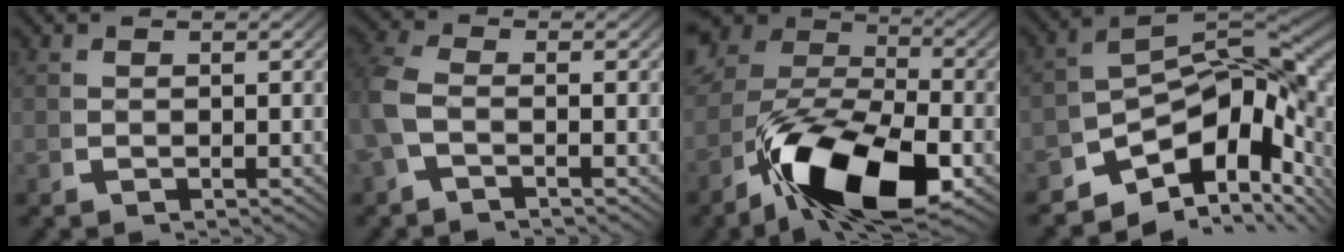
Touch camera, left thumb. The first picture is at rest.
{"total": 3.6, "force": [-0.5, 2.3, 2.8], "torque": [-0.082, -0.006, -0.010]}
{"total": 14.9, "force": [-3.5, 8.7, 11.5], "torque": [-0.222, -0.034, -0.047]}
{"total": 17.2, "force": [-3.5, 10.3, 13.3], "torque": [-0.196, -0.026, -0.052]}